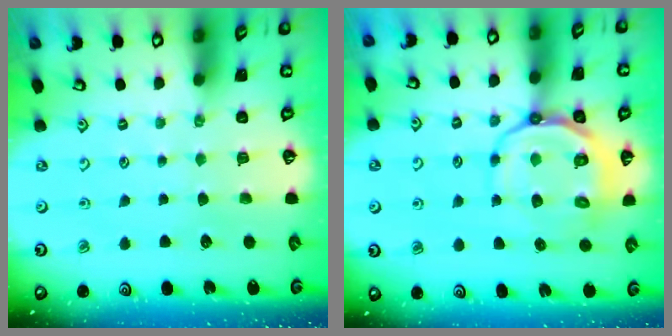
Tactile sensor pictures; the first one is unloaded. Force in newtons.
{"total": 12.7, "press": 12.5, "slide": 2.4}